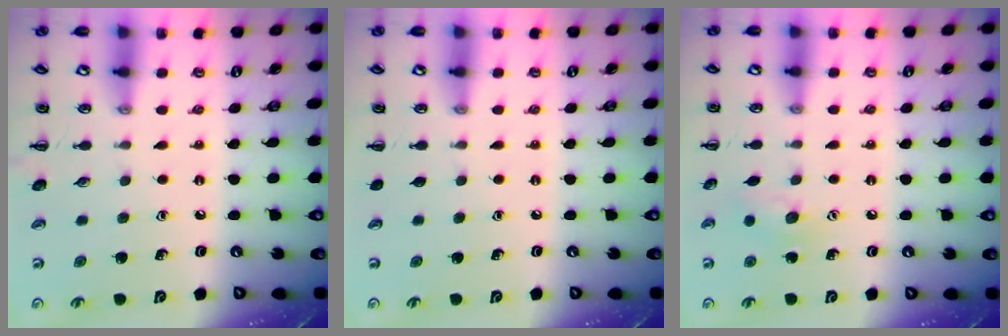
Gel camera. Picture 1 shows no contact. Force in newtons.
{"total": 0.0}
{"total": 8.3, "press": 8.2, "slide": 1.3}